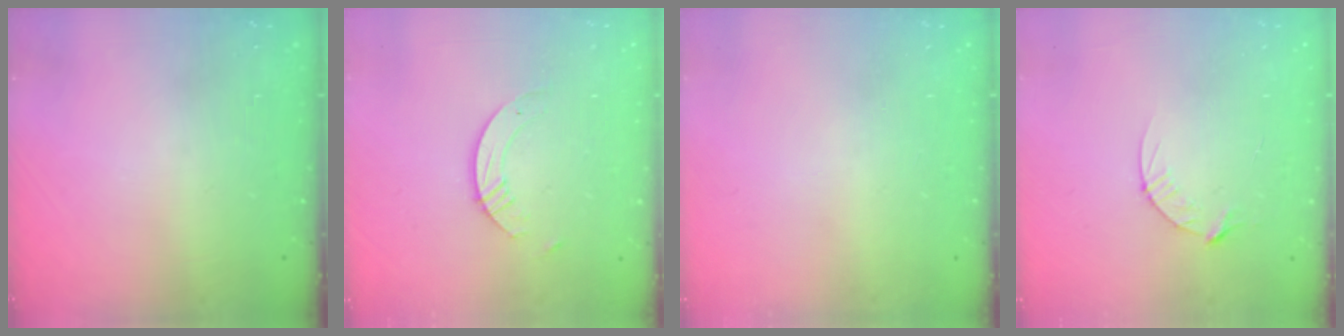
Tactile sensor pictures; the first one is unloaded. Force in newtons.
{"total": 4.3, "press": 4.2, "slide": 0.3}
{"total": 0.0}
{"total": 4.4, "press": 4.4, "slide": 0.6}